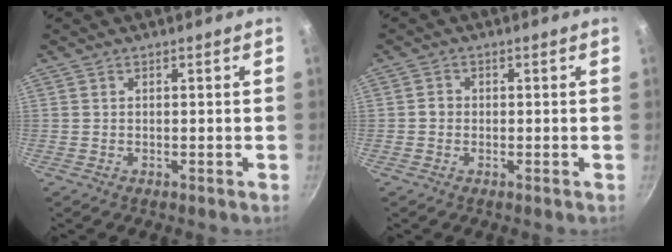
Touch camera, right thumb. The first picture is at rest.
{"total": 1.5, "force": [-0.3, 1.4, 0.6], "torque": [-0.002, 0.005, -0.007]}